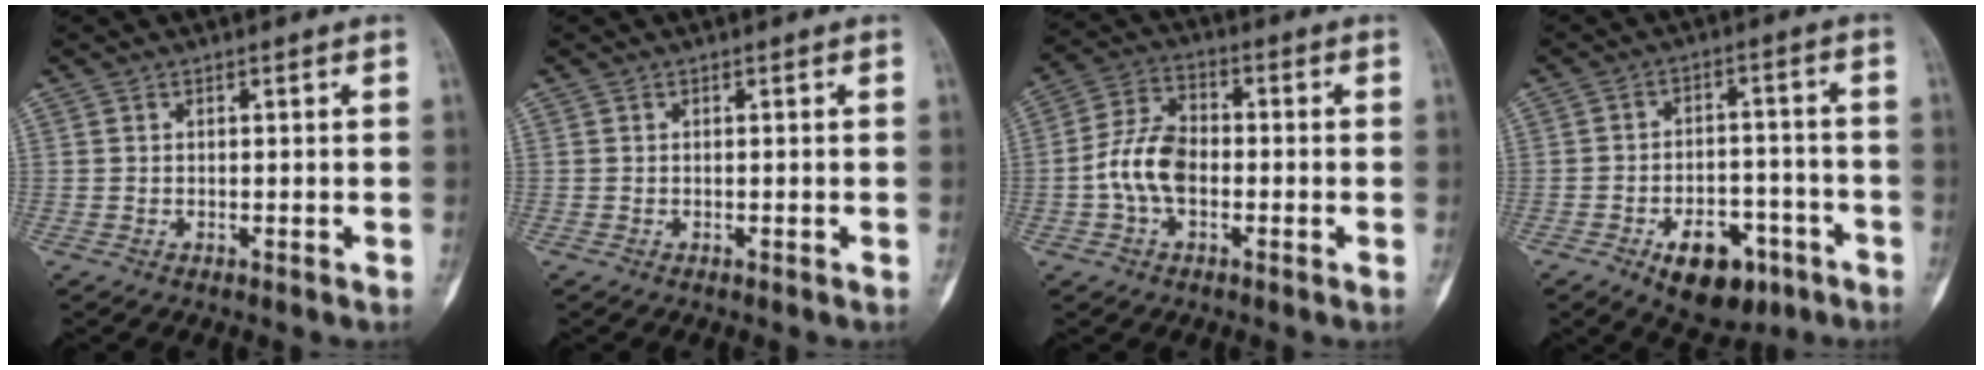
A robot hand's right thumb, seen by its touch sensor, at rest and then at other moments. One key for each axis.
{"total": 0.0}
{"total": 9.1, "fx": -1.7, "fy": 5.7, "fz": 6.8, "tx": -0.131, "ty": 0.028, "tz": -0.041}
{"total": 12.2, "fx": -6.4, "fy": 7.1, "fz": 7.5, "tx": -0.078, "ty": 0.038, "tz": -0.087}